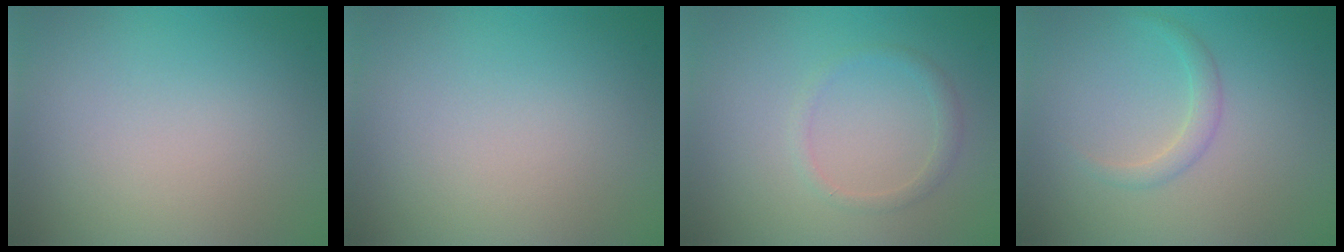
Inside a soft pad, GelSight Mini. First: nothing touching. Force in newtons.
{"total": 0.0}
{"total": 1.3, "press": 1.3, "slide": 0.0}
{"total": 1.6, "press": 1.6, "slide": 0.1}